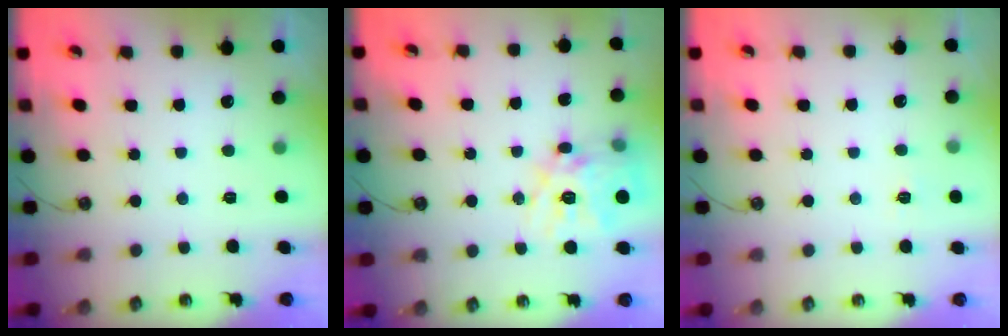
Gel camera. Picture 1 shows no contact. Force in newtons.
{"total": 16.3, "press": 16.3, "slide": 1.6}
{"total": 4.0, "press": 4.0, "slide": 0.5}